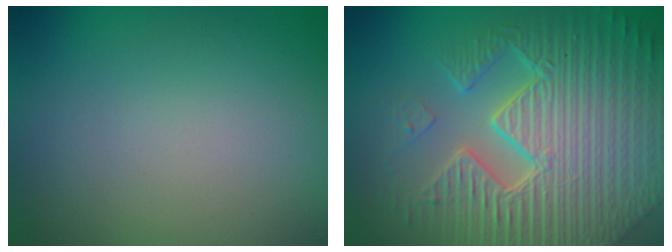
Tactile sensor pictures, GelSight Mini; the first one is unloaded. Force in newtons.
{"total": 11.2, "press": 7.1, "slide": 8.7}